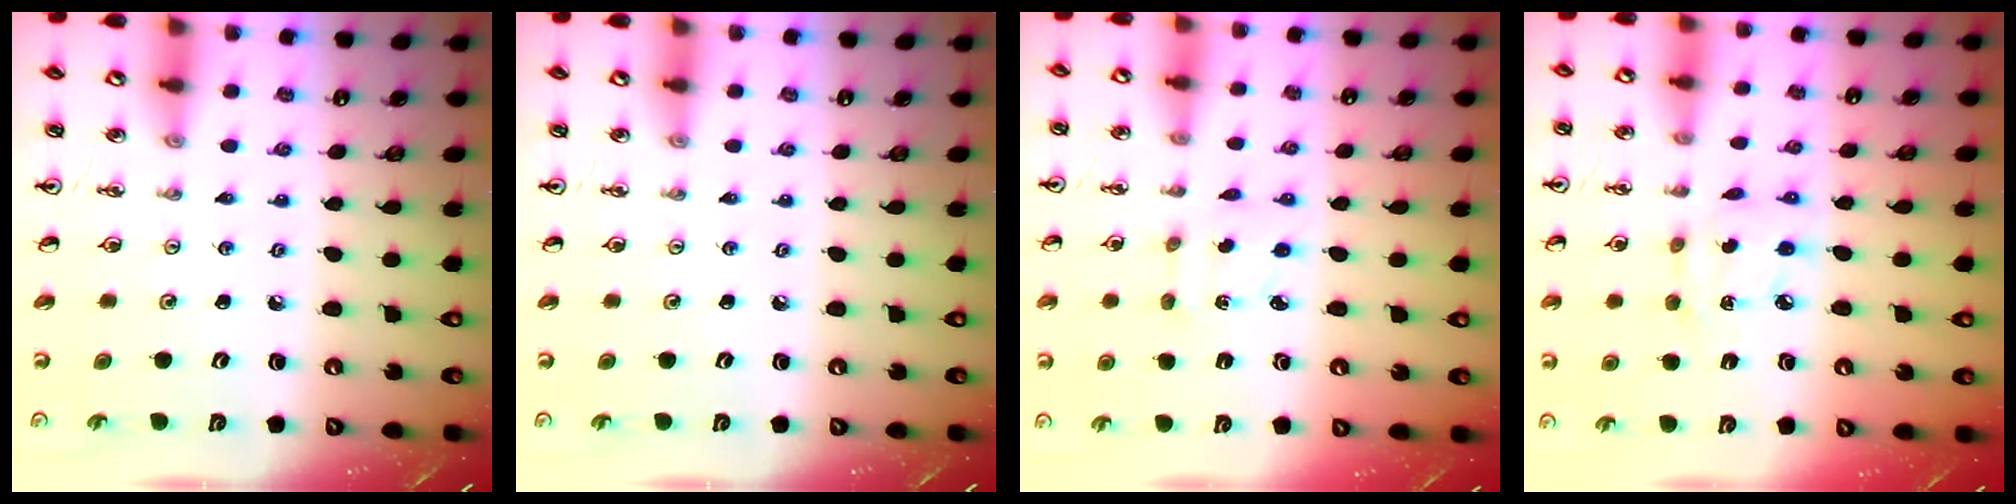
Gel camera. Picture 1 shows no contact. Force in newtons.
{"total": 0.0}
{"total": 2.2, "press": 2.2, "slide": 0.4}
{"total": 5.8, "press": 5.8, "slide": 0.3}